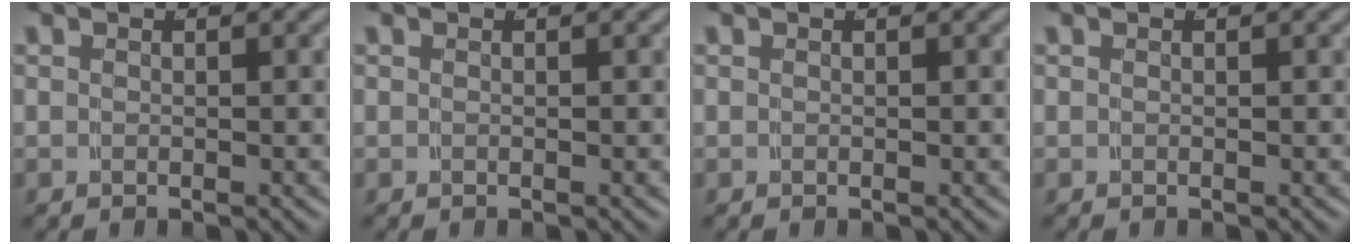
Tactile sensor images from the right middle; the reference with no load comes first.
{"total": 0.0}
{"total": 0.0}
{"total": 0.0}